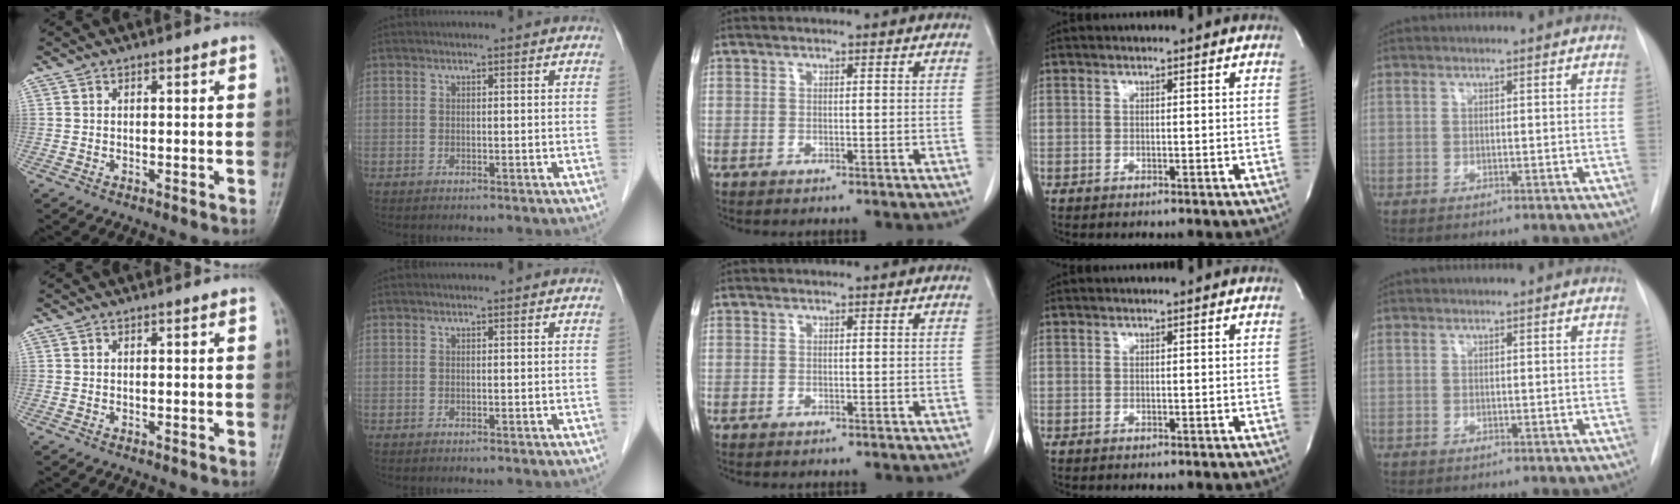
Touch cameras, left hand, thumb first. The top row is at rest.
{}